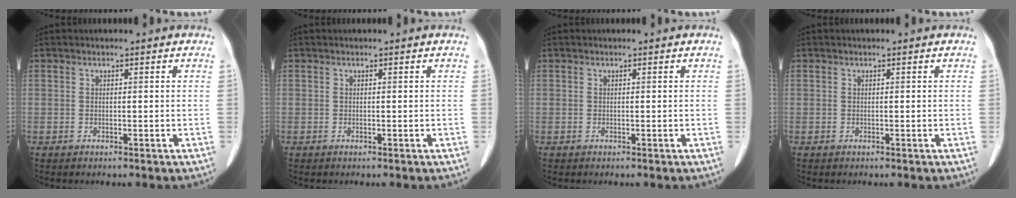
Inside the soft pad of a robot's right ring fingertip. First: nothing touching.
{"total": 0.0}
{"total": 0.0}
{"total": 0.0}